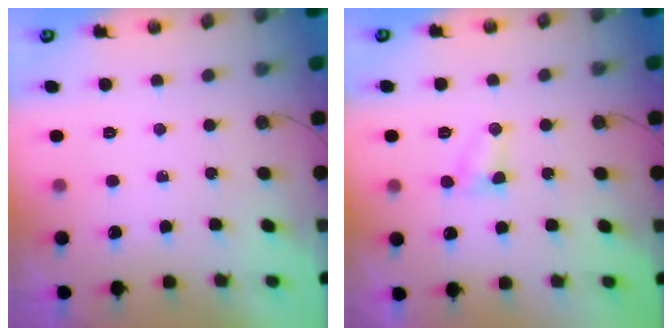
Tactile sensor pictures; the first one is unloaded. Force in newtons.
{"total": 3.3, "press": 3.3, "slide": 0.3}